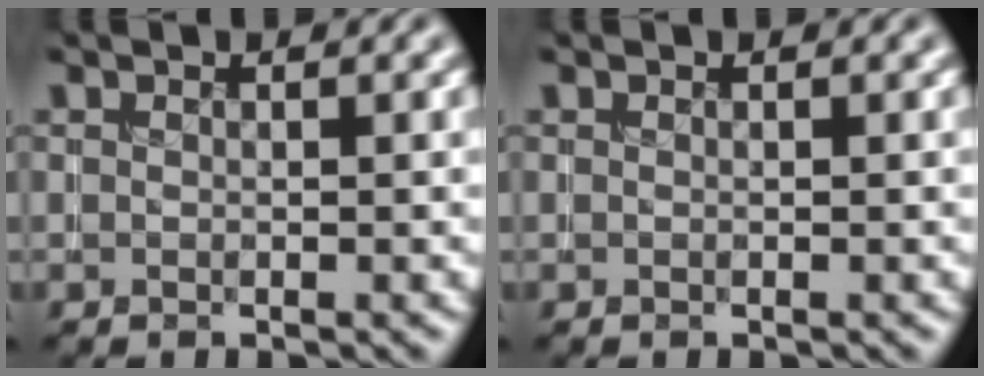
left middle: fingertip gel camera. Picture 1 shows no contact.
{"total": 0.0}